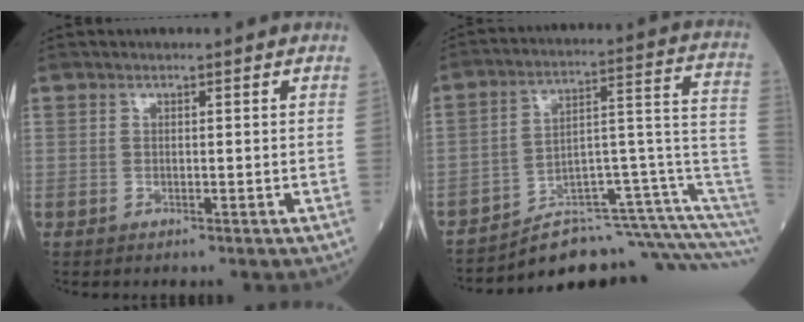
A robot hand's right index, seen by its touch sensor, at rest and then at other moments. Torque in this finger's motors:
{"motor_torque": [0.46, -1.20, -0.16, -0.08]}